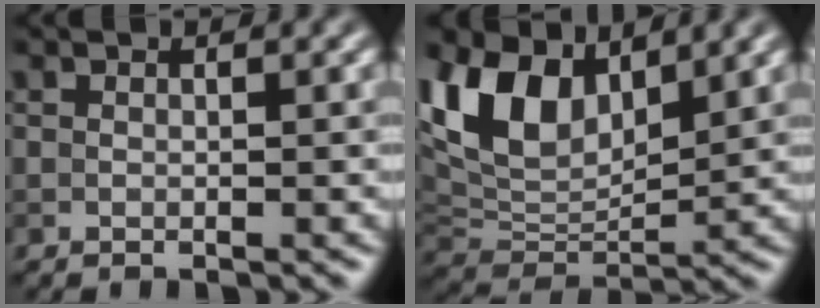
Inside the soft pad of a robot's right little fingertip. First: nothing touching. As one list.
[{"total": 9.4, "force": [4.7, 5.2, 6.3], "torque": [-0.138, 0.006, 0.086]}]